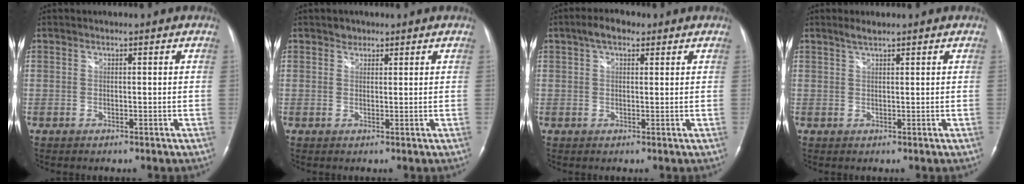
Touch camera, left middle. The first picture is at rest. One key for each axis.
{"total": 1.3, "fx": 1.0, "fy": 0.8, "fz": 0.1, "tx": 0.002, "ty": -0.003, "tz": 0.012}
{"total": 3.7, "fx": 2.2, "fy": 1.7, "fz": 2.4, "tx": -0.048, "ty": 0.015, "tz": 0.037}
{"total": 1.6, "fx": 1.3, "fy": 0.0, "fz": 0.8, "tx": -0.022, "ty": 0.003, "tz": 0.029}